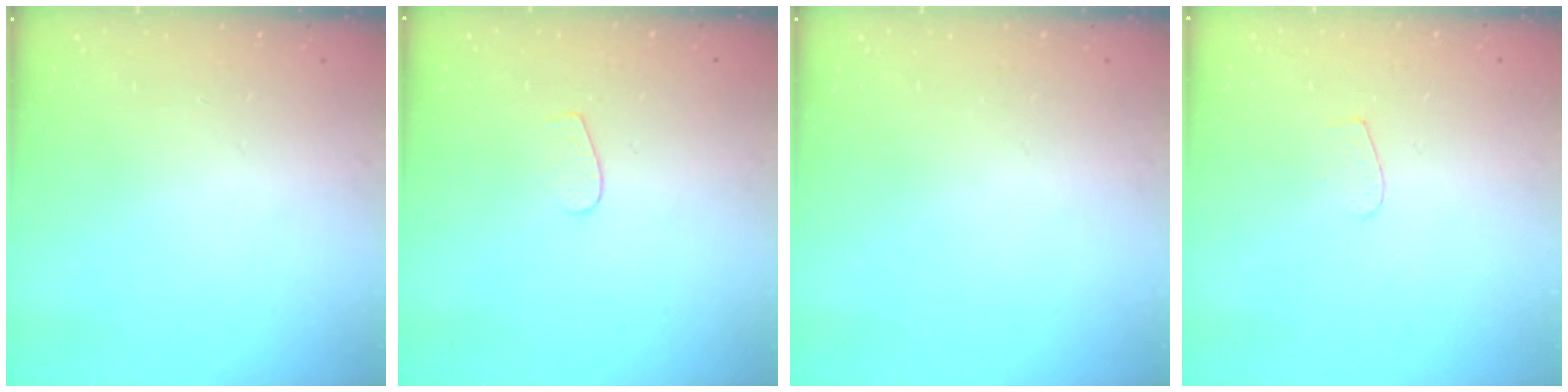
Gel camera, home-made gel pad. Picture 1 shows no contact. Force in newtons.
{"total": 3.1, "press": 3.1, "slide": 0.2}
{"total": 0.0}
{"total": 3.6, "press": 3.6, "slide": 0.3}